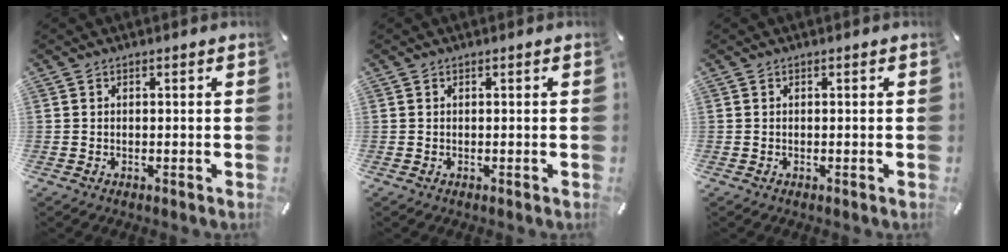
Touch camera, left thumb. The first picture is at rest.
{"total": 0.0}
{"total": 0.0}